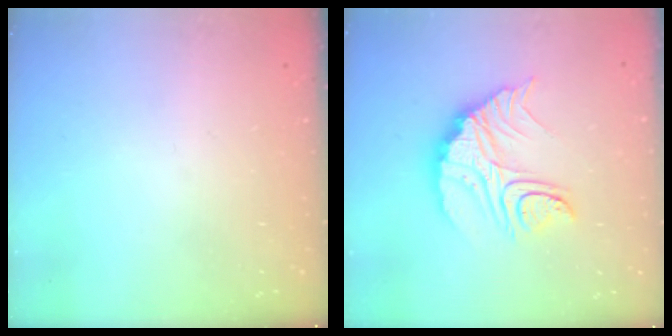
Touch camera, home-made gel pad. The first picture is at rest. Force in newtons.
{"total": 14.7, "press": 14.6, "slide": 1.4}